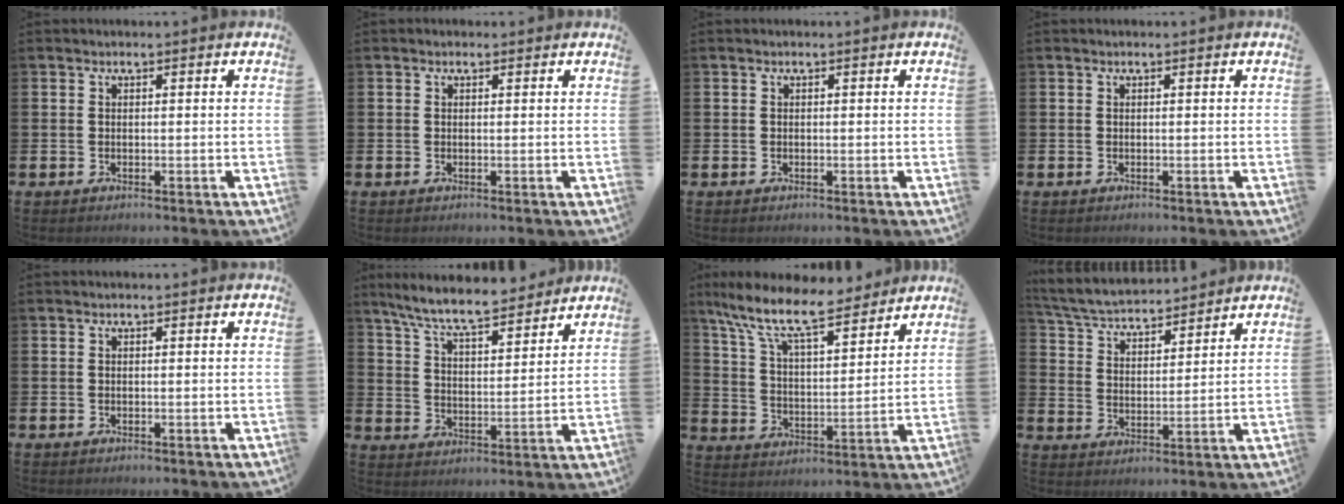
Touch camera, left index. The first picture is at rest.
{"total": 0.0}
{"total": 0.0}
{"total": 0.0}
{"total": 0.0}
{"total": 8.3, "force": [7.7, 1.1, 2.9], "torque": [-0.086, -0.044, 0.136]}
{"total": 10.7, "force": [9.0, 2.9, 5.0], "torque": [-0.133, -0.051, 0.156]}
{"total": 5.2, "force": [5.1, 0.8, 0.7], "torque": [-0.039, -0.035, 0.087]}